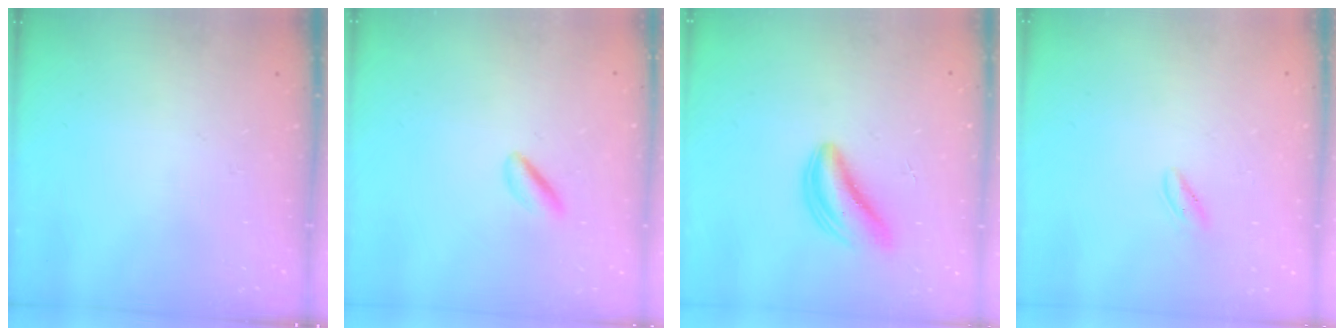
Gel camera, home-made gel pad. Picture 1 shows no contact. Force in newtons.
{"total": 2.0, "press": 1.7, "slide": 1.0}
{"total": 5.4, "press": 5.3, "slide": 1.1}
{"total": 1.8, "press": 1.5, "slide": 0.9}